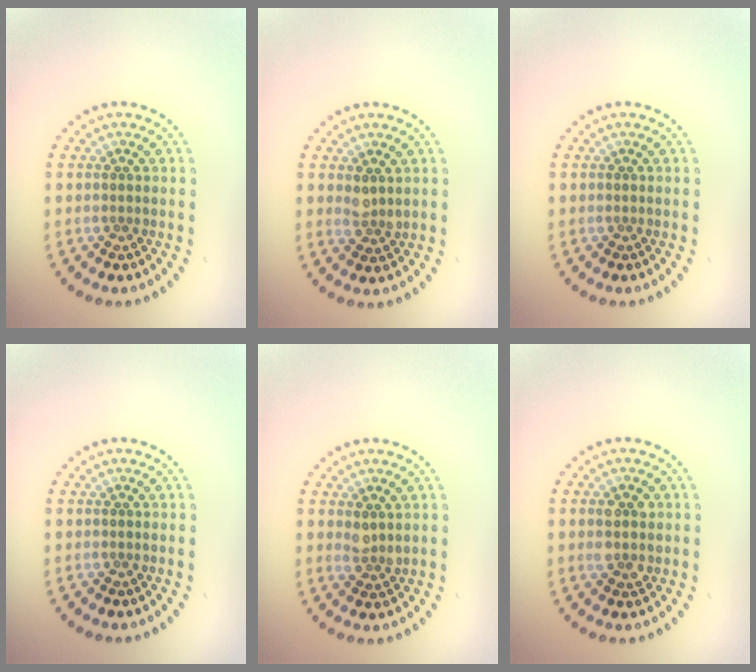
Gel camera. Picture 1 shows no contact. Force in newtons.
{"total": 1.6, "press": 1.4, "slide": 0.9}
{"total": 0.0}
{"total": 0.0}
{"total": 1.6, "press": 1.4, "slide": 0.9}
{"total": 2.3, "press": 2.2, "slide": 0.4}